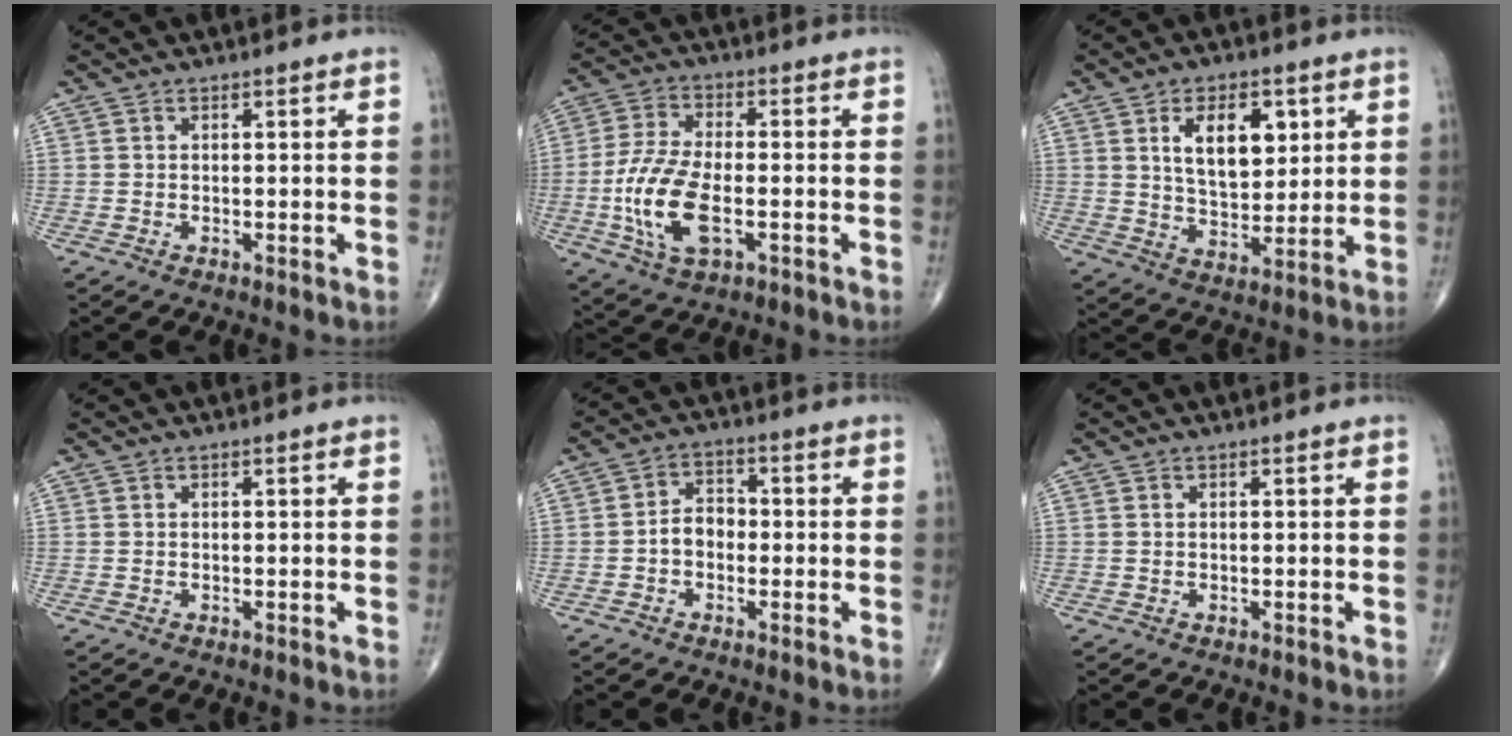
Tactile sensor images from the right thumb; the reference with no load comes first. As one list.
[{"total": 12.6, "force": [-3.0, 5.9, 10.7], "torque": [-0.224, 0.010, -0.055]}, {"total": 11.6, "force": [3.9, 6.6, 8.8], "torque": [-0.108, -0.021, 0.073]}, {"total": 0.0}, {"total": 4.8, "force": [-1.1, 3.6, 3.0], "torque": [-0.034, 0.022, -0.029]}, {"total": 0.0}]